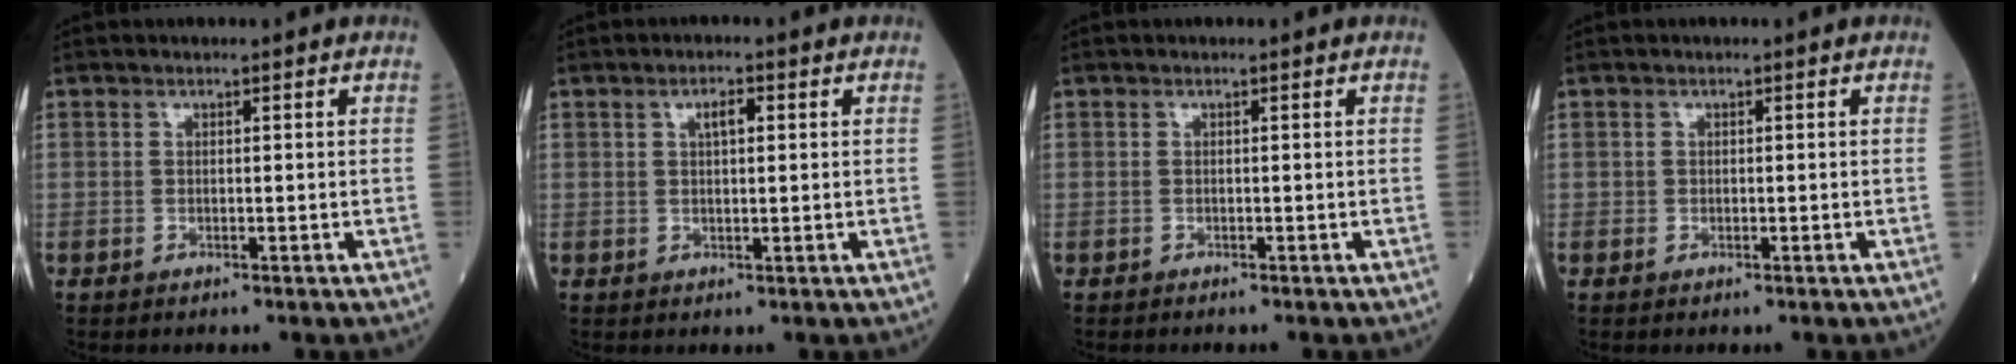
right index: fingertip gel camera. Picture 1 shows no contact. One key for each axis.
{"total": 2.5, "fx": 0.9, "fy": 0.8, "fz": 2.2, "tx": -0.040, "ty": 0.003, "tz": 0.015}
{"total": 0.0}
{"total": 0.0}